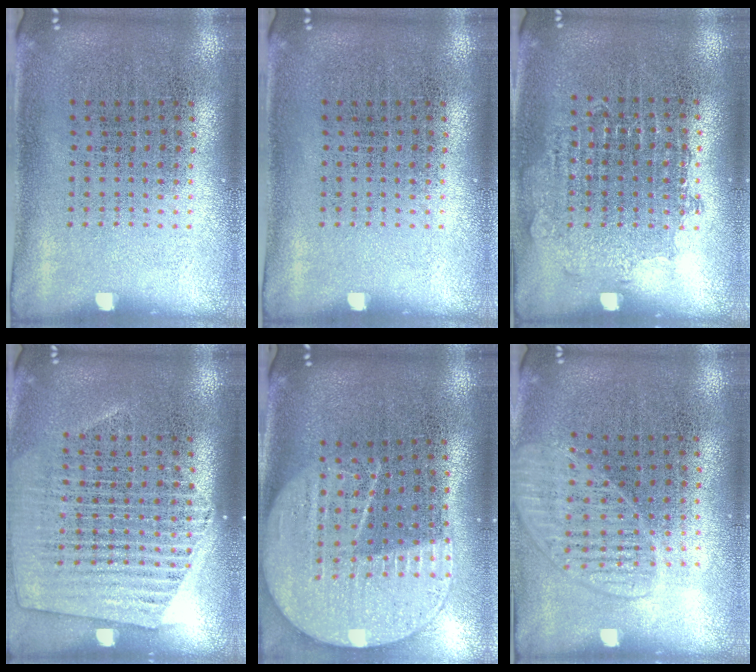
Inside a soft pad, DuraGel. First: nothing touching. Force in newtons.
{"total": 0.0}
{"total": 0.8, "press": 0.8, "slide": 0.2}
{"total": 1.5, "press": 1.5, "slide": 0.4}
{"total": 2.2, "press": 2.0, "slide": 1.1}
{"total": 1.5, "press": 1.4, "slide": 0.5}